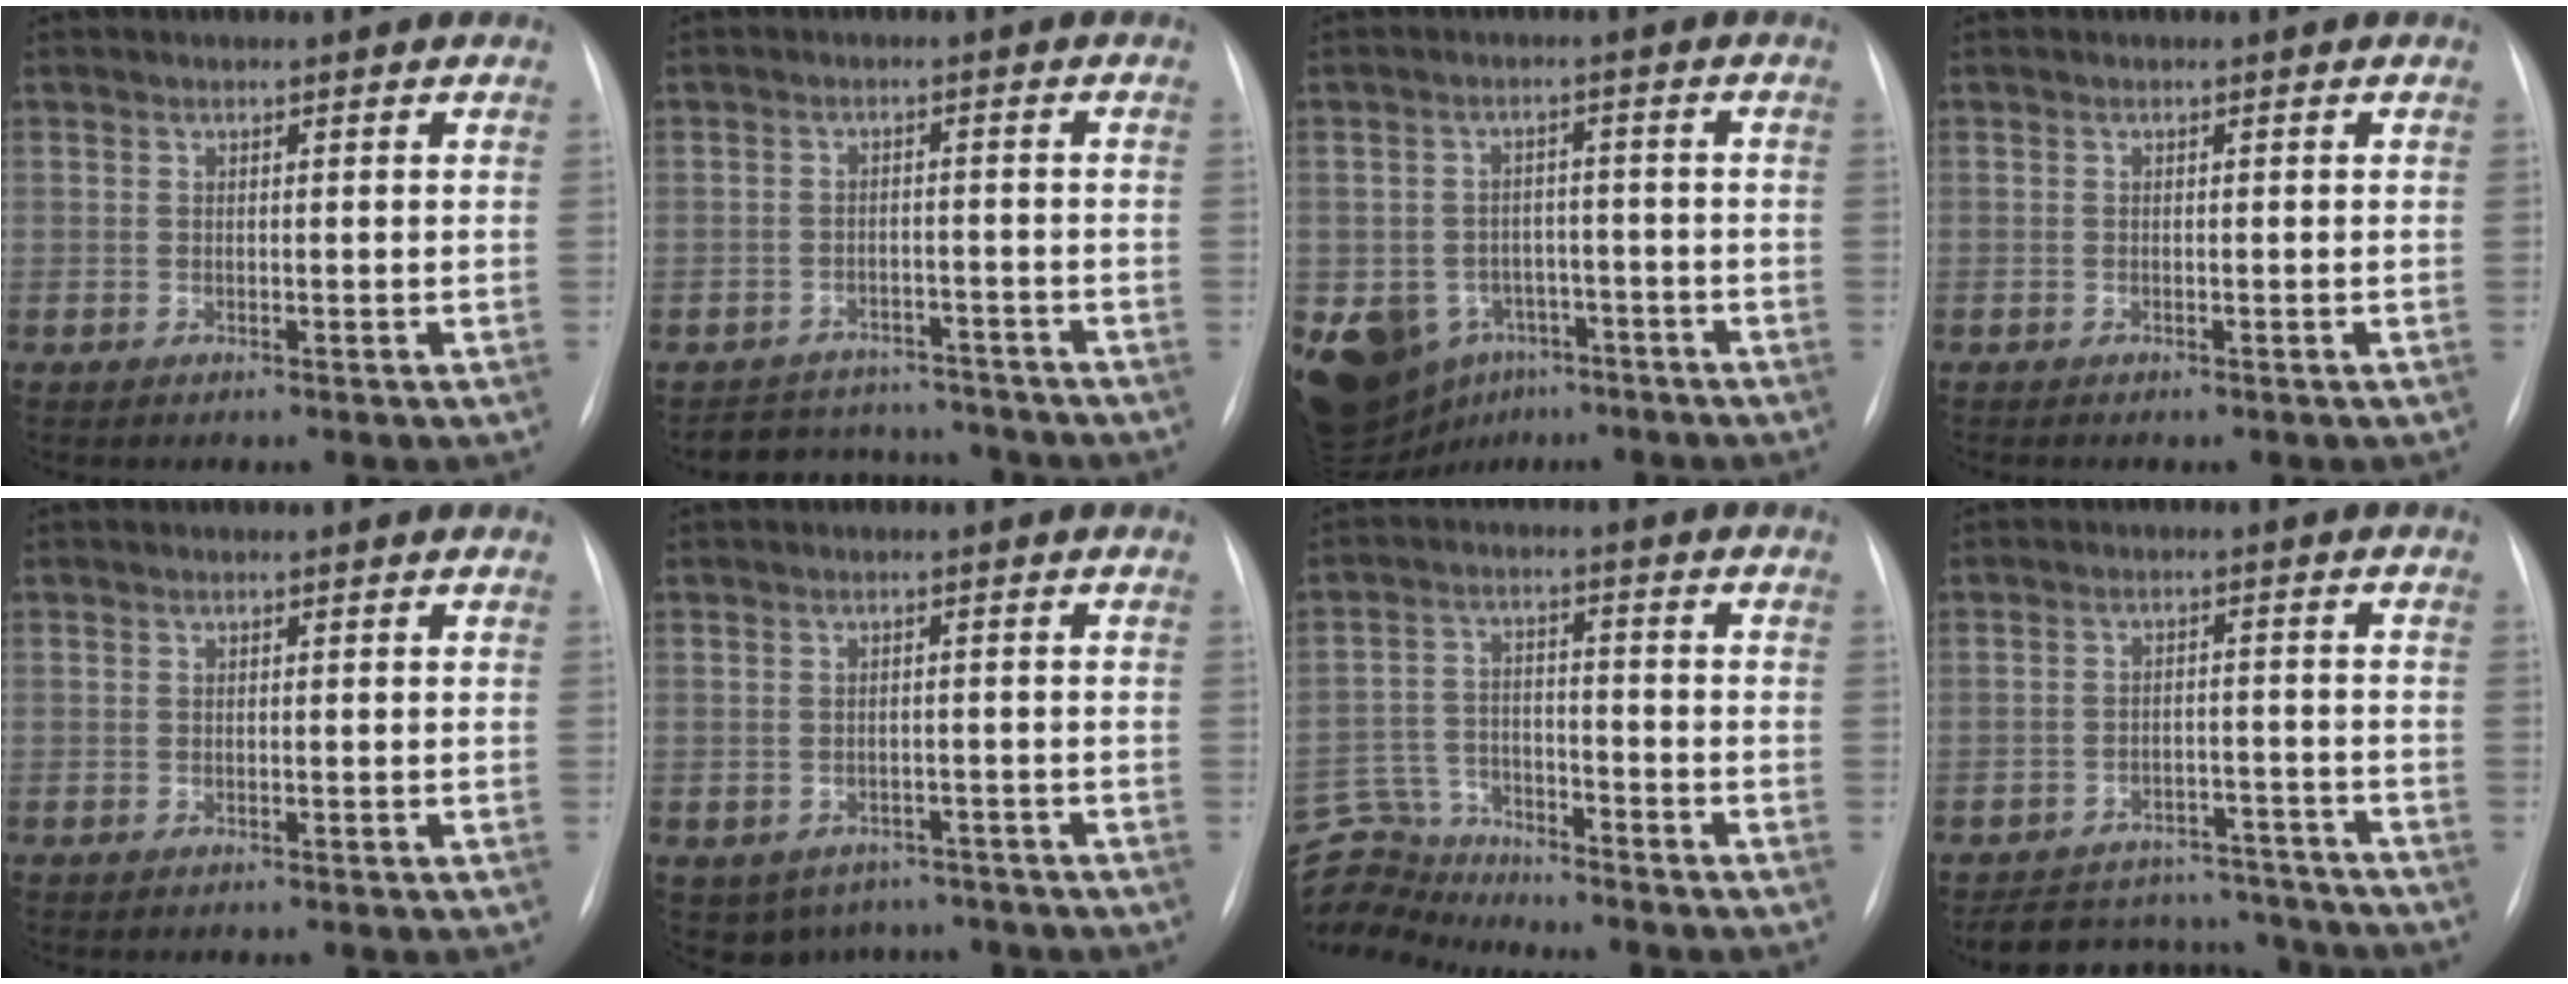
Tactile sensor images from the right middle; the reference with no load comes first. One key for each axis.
{"total": 9.5, "fx": -8.9, "fy": 3.2, "fz": 0.9, "tx": -0.009, "ty": 0.017, "tz": -0.119}
{"total": 15.0, "fx": -7.6, "fy": 11.4, "fz": 6.2, "tx": -0.138, "ty": 0.013, "tz": -0.106}
{"total": 0.8, "fx": -0.7, "fy": 0.2, "fz": 0.3, "tx": -0.006, "ty": 0.000, "tz": -0.010}
{"total": 0.0}
{"total": 5.9, "fx": -4.4, "fy": 3.9, "fz": 0.7, "tx": -0.003, "ty": 0.013, "tz": -0.053}
{"total": 10.4, "fx": -10.3, "fy": 1.7, "fz": -0.2, "tx": -0.007, "ty": 0.024, "tz": -0.191}
{"total": 15.0, "fx": -13.9, "fy": 4.8, "fz": 2.9, "tx": -0.044, "ty": 0.023, "tz": -0.182}